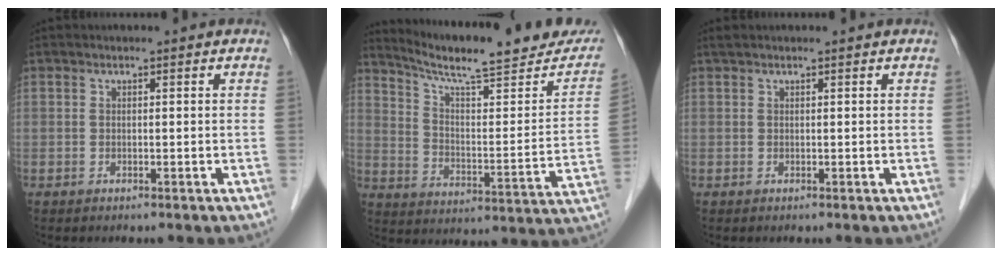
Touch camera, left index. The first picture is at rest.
{"total": 22.3, "force": [19.7, 2.5, 10.1], "torque": [-0.149, -0.034, 0.272]}
{"total": 1.4, "force": [1.2, 0.0, 0.6], "torque": [-0.011, 0.024, 0.026]}